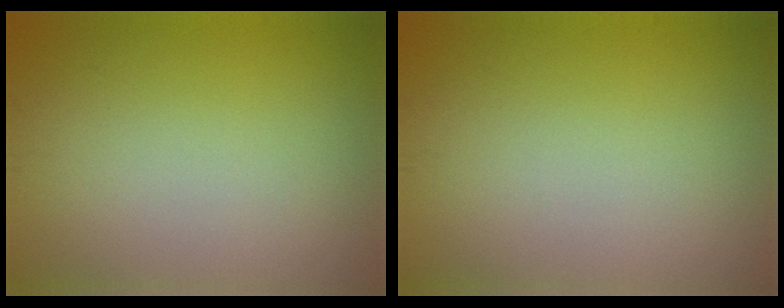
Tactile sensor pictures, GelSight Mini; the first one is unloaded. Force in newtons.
{"total": 0.0}